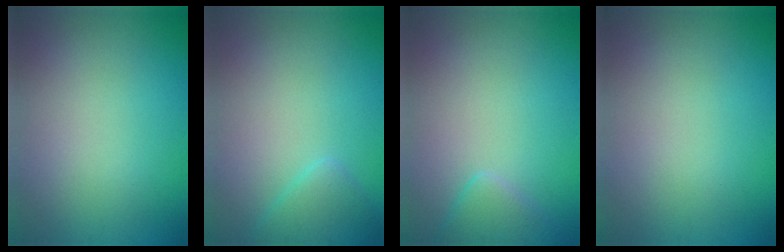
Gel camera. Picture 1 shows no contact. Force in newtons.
{"total": 2.1, "press": 2.1, "slide": 0.1}
{"total": 2.3, "press": 2.2, "slide": 0.2}
{"total": 0.0}